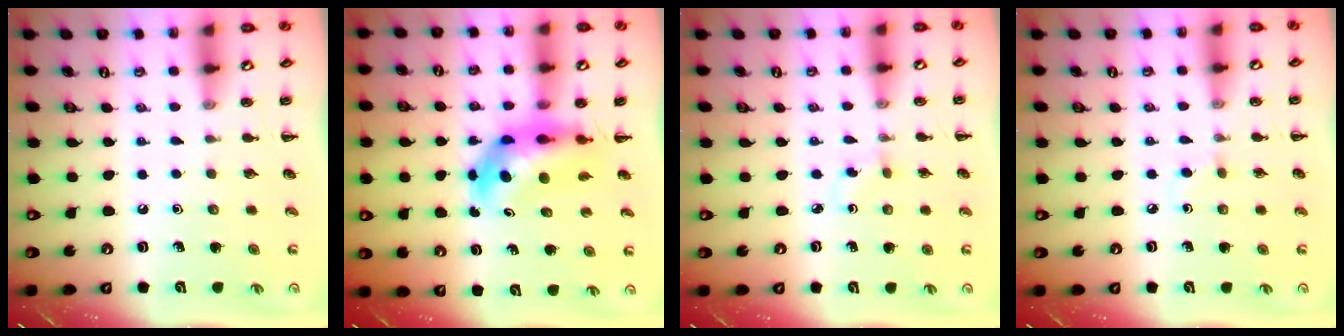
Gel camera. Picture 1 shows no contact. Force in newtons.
{"total": 7.2, "press": 6.9, "slide": 2.1}
{"total": 1.2, "press": 1.0, "slide": 0.8}
{"total": 2.4, "press": 2.1, "slide": 1.0}